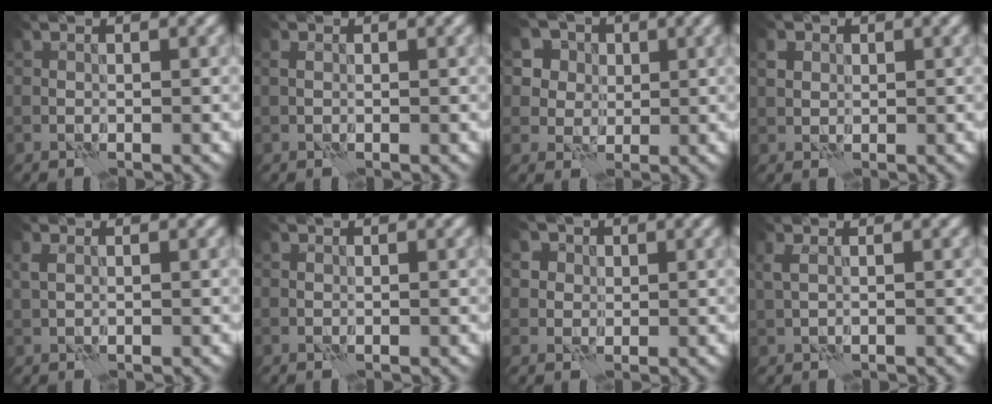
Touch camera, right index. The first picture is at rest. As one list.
[{"total": 0.7, "force": [0.1, 0.5, 0.5], "torque": [-0.010, 0.001, 0.002]}, {"total": 6.1, "force": [2.9, 4.9, 2.2], "torque": [-0.052, 0.001, 0.039]}, {"total": 1.5, "force": [0.5, 1.3, 0.6], "torque": [-0.011, 0.002, 0.008]}, {"total": 1.0, "force": [0.3, 0.6, 0.7], "torque": [-0.019, 0.003, 0.006]}, {"total": 0.0}, {"total": 4.3, "force": [1.9, 3.4, 1.7], "torque": [-0.025, 0.012, 0.015]}, {"total": 1.2, "force": [0.4, 0.4, 1.0], "torque": [-0.021, 0.003, 0.010]}]